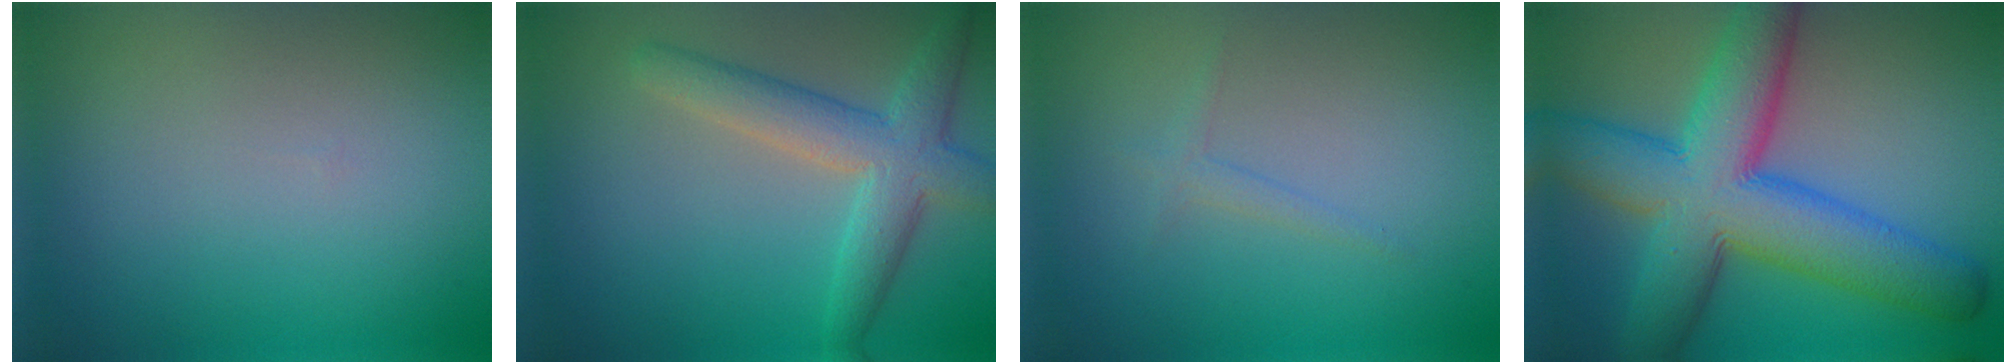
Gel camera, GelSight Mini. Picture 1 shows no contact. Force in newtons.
{"total": 5.1, "press": 5.1, "slide": 0.1}
{"total": 1.0, "press": 1.0, "slide": 0.1}
{"total": 12.0, "press": 12.0, "slide": 0.2}